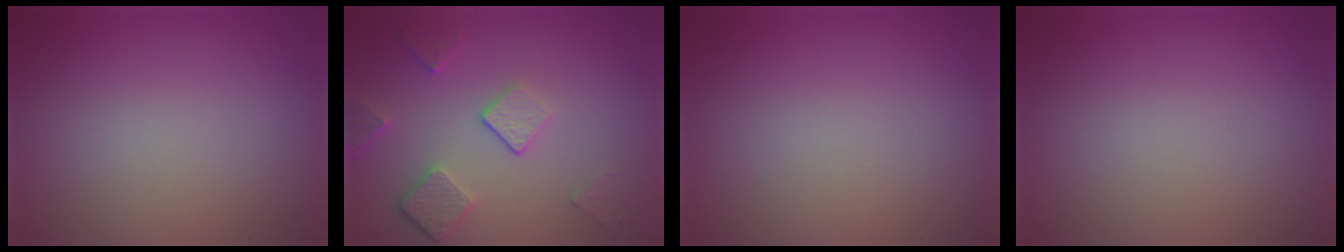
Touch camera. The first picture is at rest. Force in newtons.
{"total": 3.7, "press": 2.9, "slide": 2.4}
{"total": 0.0}
{"total": 0.0}